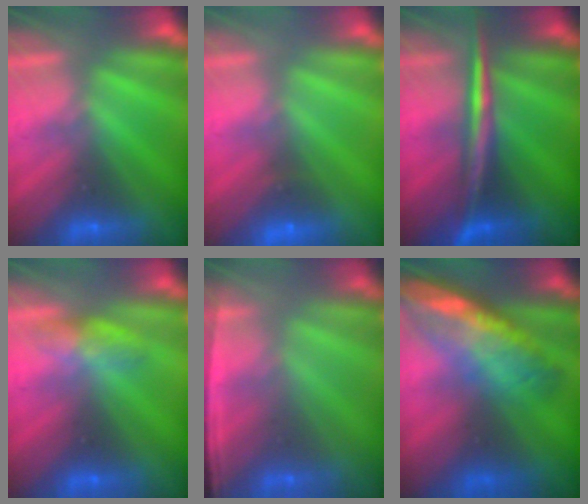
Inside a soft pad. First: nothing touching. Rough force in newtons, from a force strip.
{"total": 2.4}
{"total": 2.9}
{"total": 2.6}
{"total": 1.5}
{"total": 8.0}